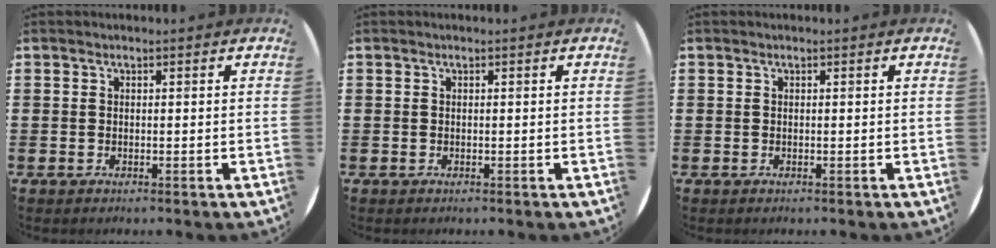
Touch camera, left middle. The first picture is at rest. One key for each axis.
{"total": 0.0}
{"total": 0.0}